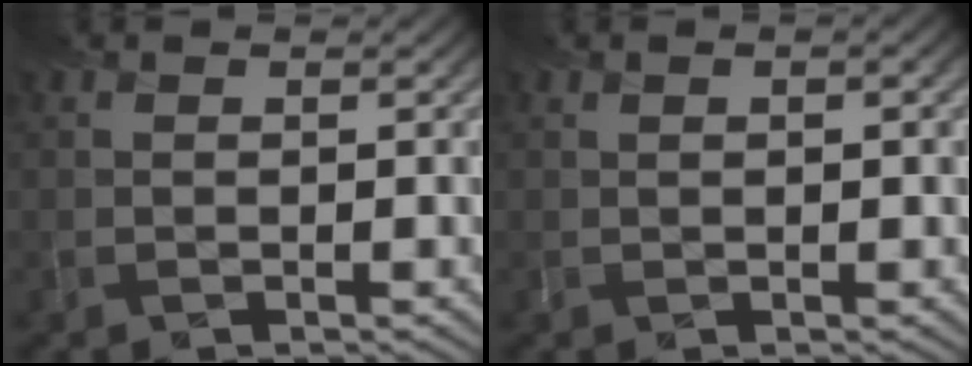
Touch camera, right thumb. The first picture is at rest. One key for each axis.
{"total": 1.0, "fx": 0.2, "fy": 0.3, "fz": 0.9, "tx": -0.007, "ty": -0.005, "tz": 0.006}